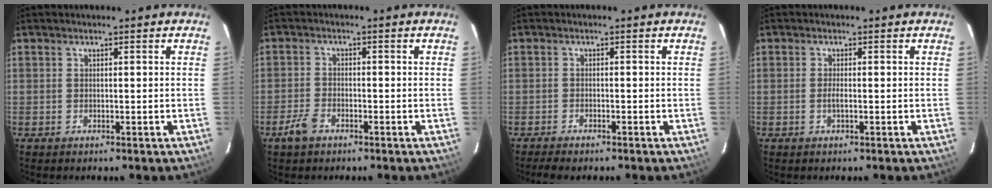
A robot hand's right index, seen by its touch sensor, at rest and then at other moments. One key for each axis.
{"total": 4.2, "fx": -2.7, "fy": 2.1, "fz": 2.4, "tx": -0.065, "ty": -0.001, "tz": -0.051}
{"total": 3.5, "fx": -3.0, "fy": 0.7, "fz": 1.6, "tx": -0.043, "ty": -0.011, "tz": -0.053}
{"total": 1.4, "fx": -0.3, "fy": 0.3, "fz": 1.3, "tx": -0.027, "ty": 0.000, "tz": -0.008}